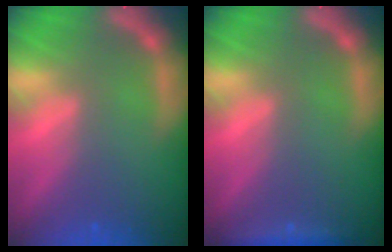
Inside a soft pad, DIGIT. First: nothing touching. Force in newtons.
{"total": 1.9}